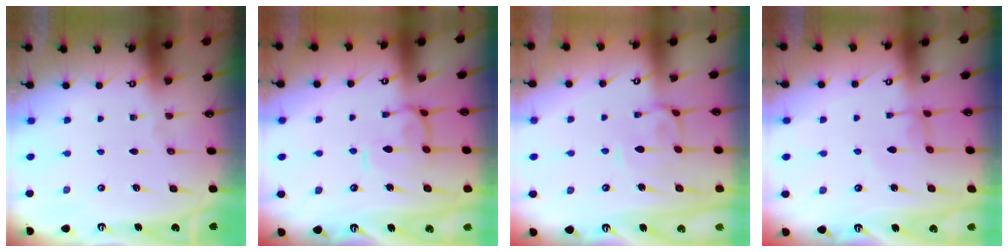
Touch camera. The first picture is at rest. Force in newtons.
{"total": 2.9, "press": 2.8, "slide": 0.8}
{"total": 1.5, "press": 1.3, "slide": 0.7}
{"total": 1.4, "press": 1.4, "slide": 0.1}